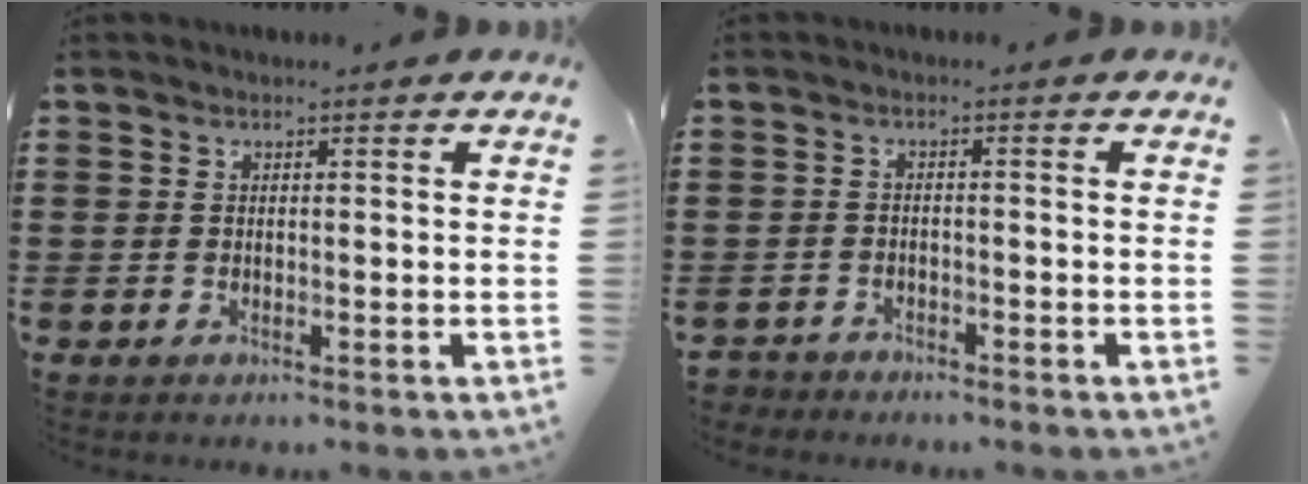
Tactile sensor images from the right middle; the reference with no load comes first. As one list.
[{"total": 2.2, "force": [-2.1, 0.4, -0.2], "torque": [-0.002, -0.002, -0.048]}]